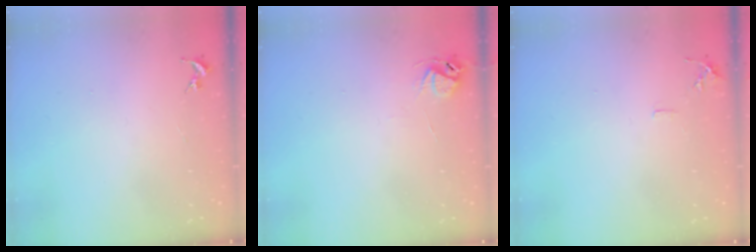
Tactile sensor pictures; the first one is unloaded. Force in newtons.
{"total": 5.8, "press": 5.7, "slide": 0.6}
{"total": 5.7, "press": 5.7, "slide": 0.6}